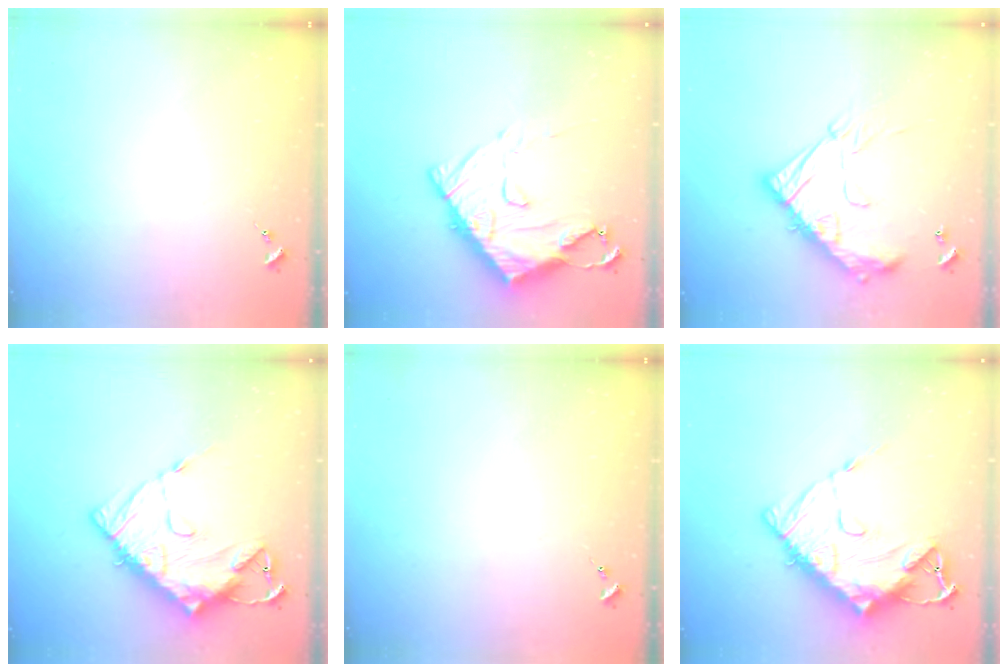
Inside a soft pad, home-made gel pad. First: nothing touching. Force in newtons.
{"total": 16.0, "press": 16.0, "slide": 1.2}
{"total": 21.7, "press": 21.6, "slide": 1.9}
{"total": 16.9, "press": 16.8, "slide": 1.8}
{"total": 0.0}
{"total": 18.7, "press": 18.6, "slide": 1.9}